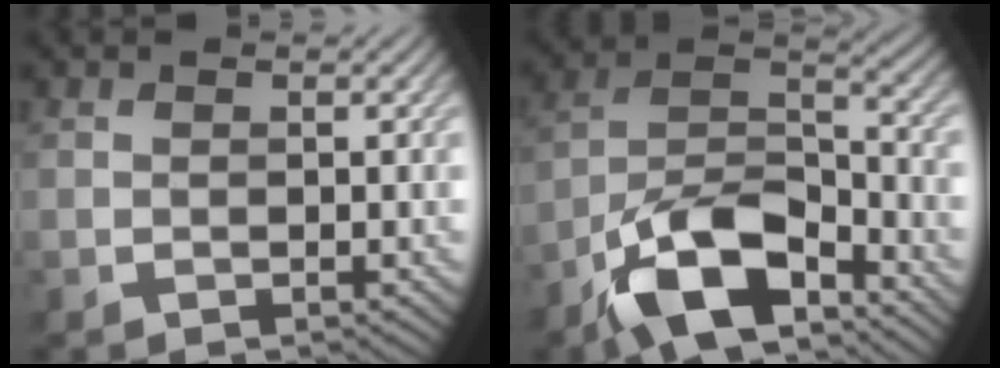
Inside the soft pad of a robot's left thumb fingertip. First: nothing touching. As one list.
[{"total": 13.2, "force": [-9.0, 5.3, 8.1], "torque": [-0.150, -0.003, -0.191]}]